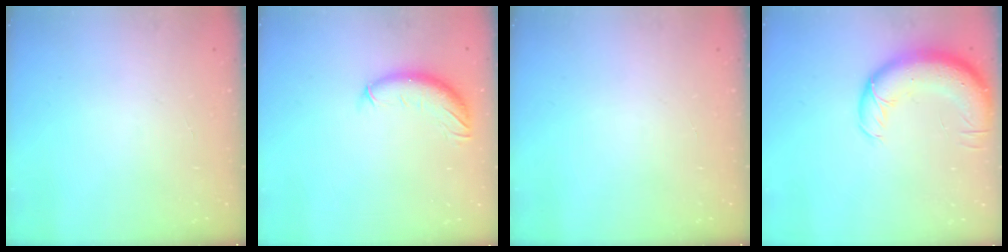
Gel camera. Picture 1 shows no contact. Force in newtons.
{"total": 10.2, "press": 10.0, "slide": 2.1}
{"total": 0.0}
{"total": 14.5, "press": 14.1, "slide": 3.5}